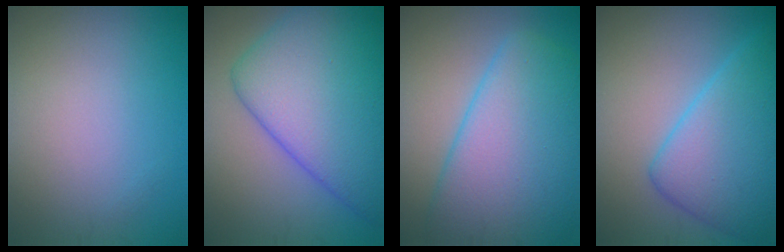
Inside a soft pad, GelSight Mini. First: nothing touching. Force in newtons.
{"total": 12.6, "press": 12.6, "slide": 0.1}
{"total": 10.6, "press": 10.5, "slide": 0.4}
{"total": 7.4, "press": 7.4, "slide": 0.5}